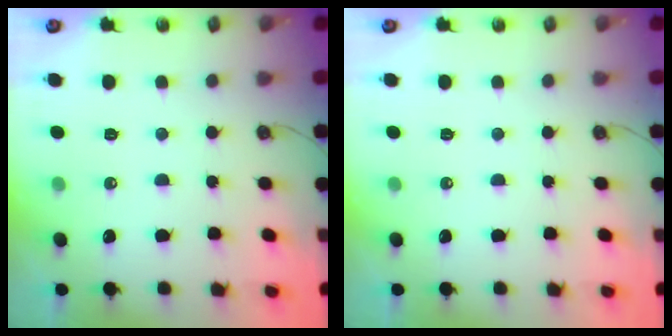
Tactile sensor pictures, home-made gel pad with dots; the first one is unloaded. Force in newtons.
{"total": 0.0}